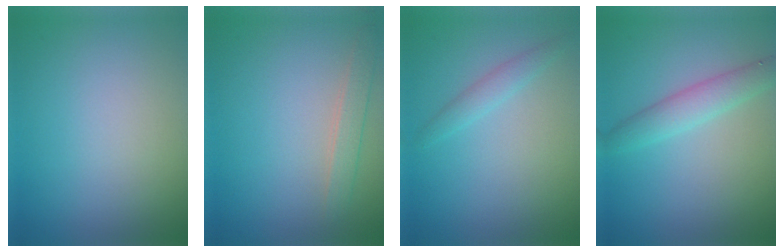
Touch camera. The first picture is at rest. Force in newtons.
{"total": 1.7, "press": 1.7, "slide": 0.1}
{"total": 1.4, "press": 1.4, "slide": 0.0}
{"total": 2.8, "press": 2.8, "slide": 0.2}